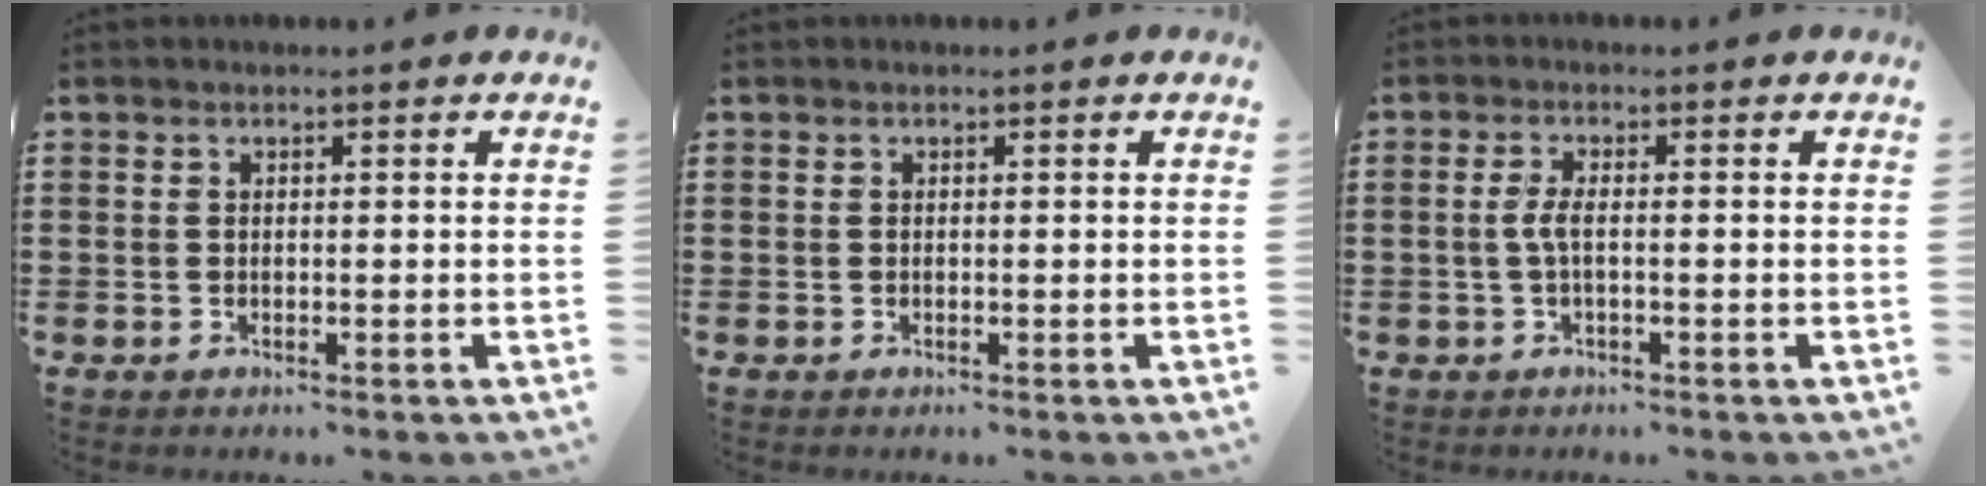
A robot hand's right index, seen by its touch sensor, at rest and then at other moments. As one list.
[{"total": 0.0}, {"total": 2.7, "force": [-0.4, 0.6, 2.6], "torque": [-0.063, -0.005, -0.013]}]